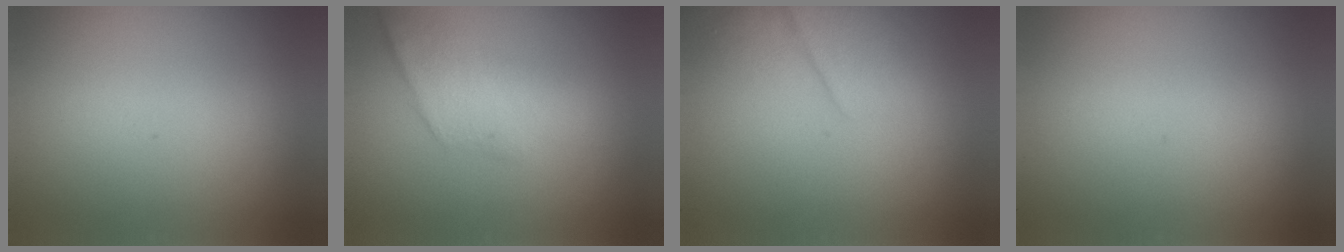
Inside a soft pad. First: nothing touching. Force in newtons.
{"total": 2.2}
{"total": 2.6}
{"total": 0.0}